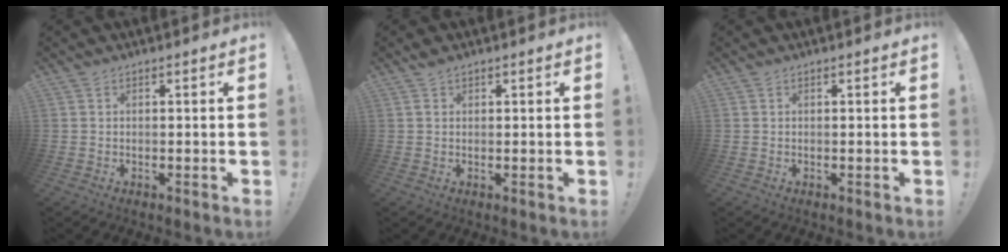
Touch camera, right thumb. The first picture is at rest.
{"total": 1.1, "force": [0.9, 0.6, 0.4], "torque": [-0.007, 0.001, 0.016]}
{"total": 0.0}